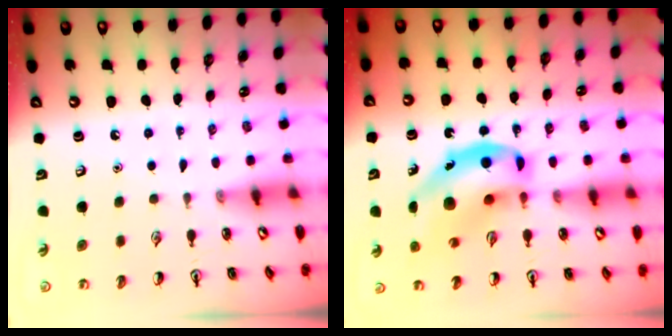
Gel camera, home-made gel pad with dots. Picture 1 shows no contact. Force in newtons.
{"total": 16.2, "press": 15.6, "slide": 4.3}